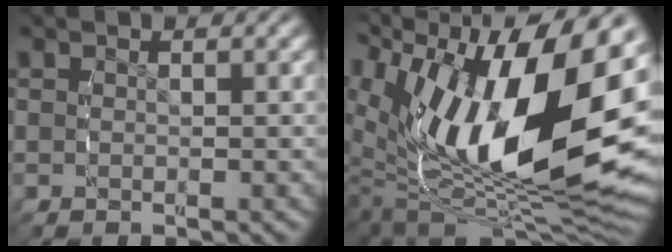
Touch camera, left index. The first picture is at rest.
{"total": 19.4, "force": [-0.1, 11.0, 16.0], "torque": [-0.262, -0.006, 0.000]}